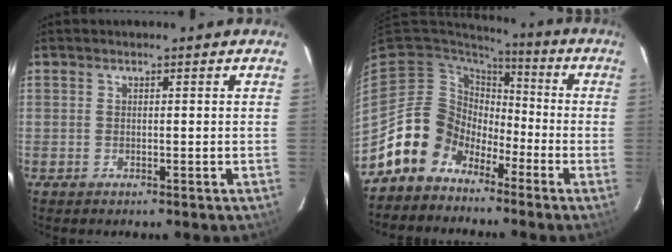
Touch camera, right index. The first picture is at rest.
{"total": 11.3, "force": [-6.6, 9.0, 1.9], "torque": [-0.049, 0.034, -0.121]}